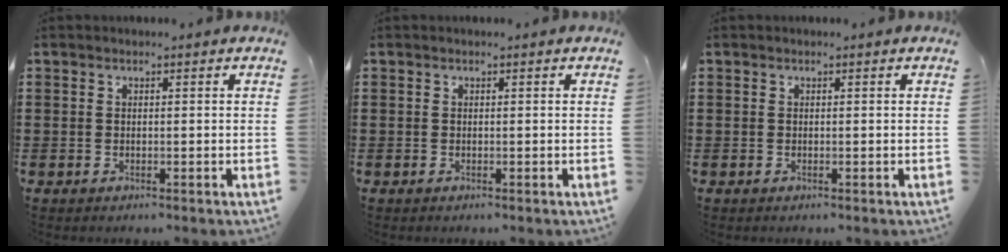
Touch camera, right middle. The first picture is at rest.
{"total": 0.0}
{"total": 0.0}